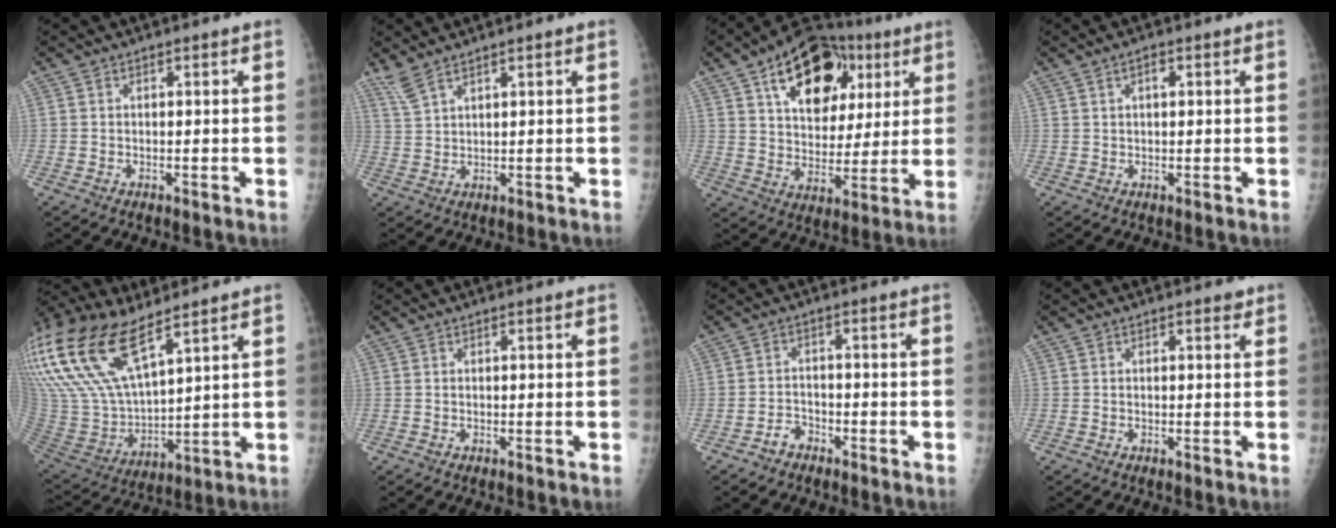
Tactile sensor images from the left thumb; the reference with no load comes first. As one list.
[{"total": 3.3, "force": [2.7, 0.5, 1.8], "torque": [-0.043, -0.005, 0.067]}, {"total": 20.5, "force": [9.0, 12.6, 13.4], "torque": [-0.160, -0.008, 0.141]}, {"total": 1.7, "force": [0.6, 0.9, 1.3], "torque": [-0.015, 0.002, 0.011]}, {"total": 25.9, "force": [15.2, 11.1, 17.7], "torque": [-0.399, -0.020, 0.296]}, {"total": 0.0}, {"total": 3.0, "force": [-2.2, 1.9, 0.6], "torque": [0.000, 0.019, -0.039]}, {"total": 0.7, "force": [0.5, 0.4, 0.3], "torque": [0.001, -0.003, 0.002]}]